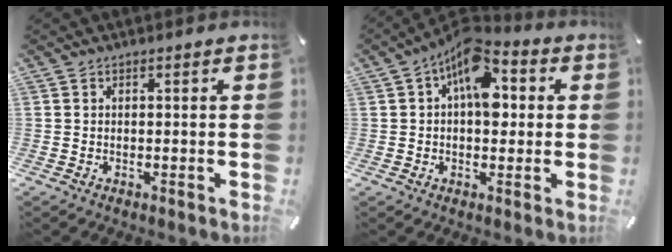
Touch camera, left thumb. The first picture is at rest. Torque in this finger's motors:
{"motor_torque": [0.69, 0.69, 1.70, -0.94, 0.48]}